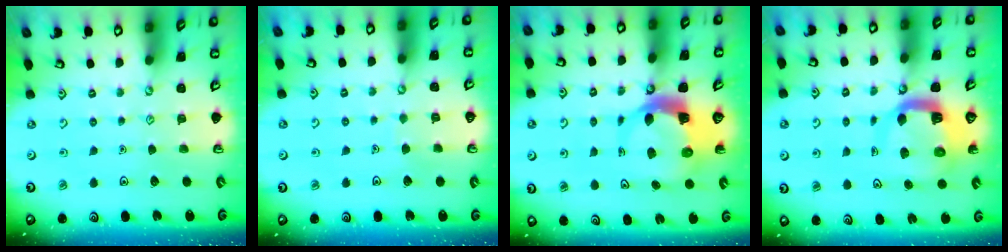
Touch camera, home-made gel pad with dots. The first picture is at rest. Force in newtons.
{"total": 2.3, "press": 2.3, "slide": 0.1}
{"total": 6.8, "press": 6.7, "slide": 1.2}
{"total": 9.0, "press": 9.0, "slide": 1.2}